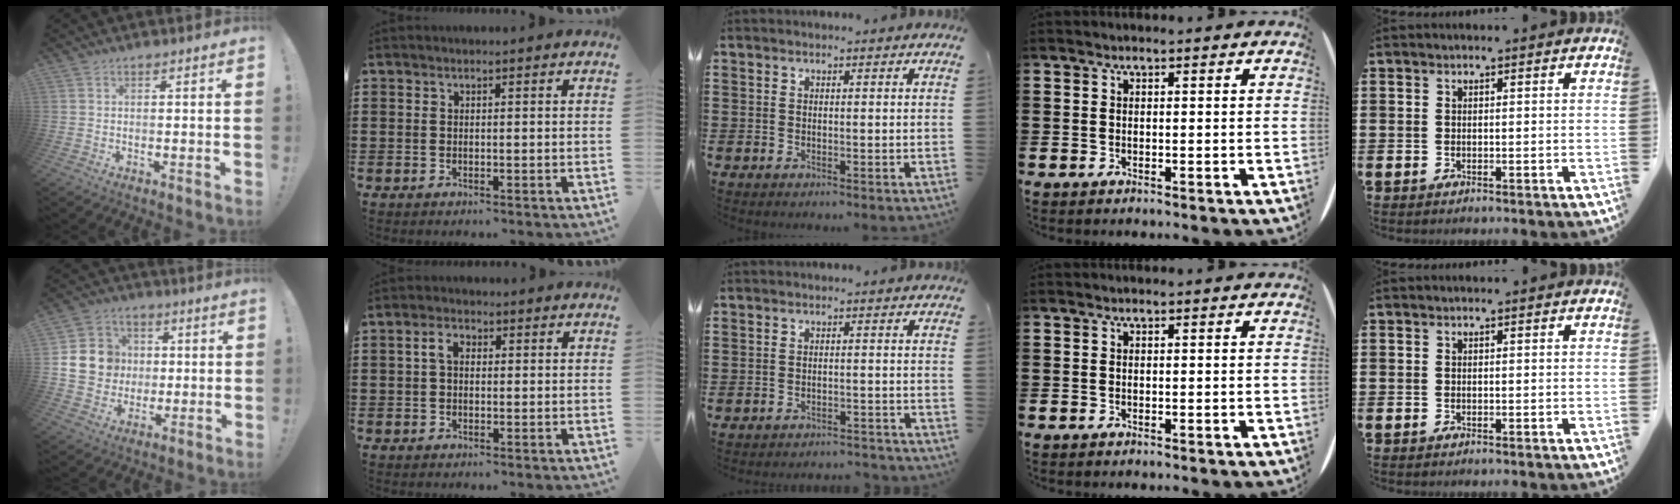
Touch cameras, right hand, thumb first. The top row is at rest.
{"thumb": {"total": 14.6, "force": [1.2, 13.3, 5.9], "torque": [-0.086, 0.008, 0.036]}, "index": {"total": 2.9, "force": [0.4, 1.8, 2.3], "torque": [-0.047, 0.011, 0.004]}, "middle": {"total": 2.3, "force": [-2.3, 0.0, 0.1], "torque": [-0.007, 0.001, -0.049]}}